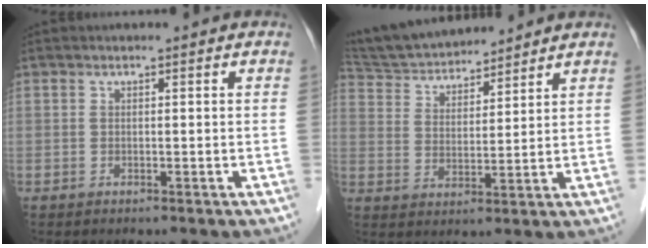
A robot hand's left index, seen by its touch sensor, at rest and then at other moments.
{"total": 12.8, "force": [12.0, 2.5, 3.8], "torque": [-0.071, 0.027, 0.217]}